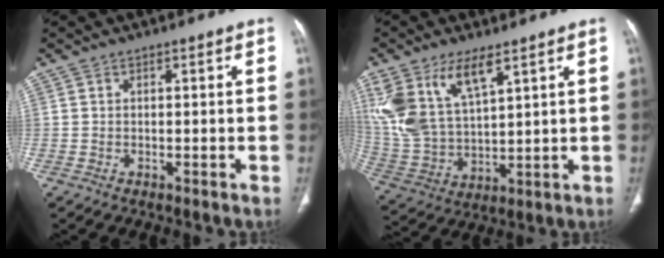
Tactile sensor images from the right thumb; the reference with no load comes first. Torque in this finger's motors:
{"motor_torque": [-1.19, 1.64, 1.07, 1.28, 0.19]}